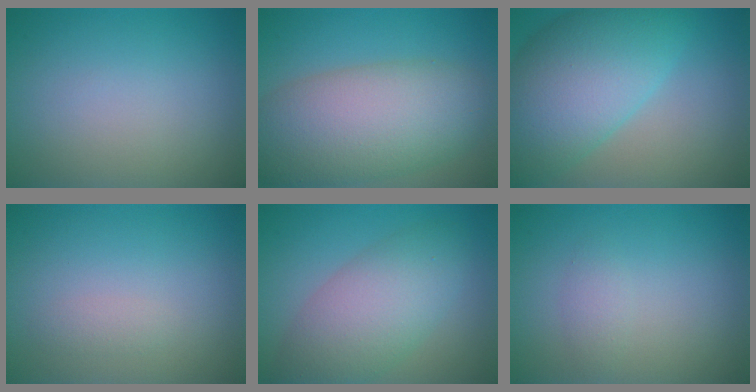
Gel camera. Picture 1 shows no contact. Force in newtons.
{"total": 9.6, "press": 9.5, "slide": 0.7}
{"total": 10.1, "press": 10.1, "slide": 0.3}
{"total": 0.8, "press": 0.8, "slide": 0.0}
{"total": 6.4, "press": 6.4, "slide": 0.2}
{"total": 1.1, "press": 1.1, "slide": 0.0}